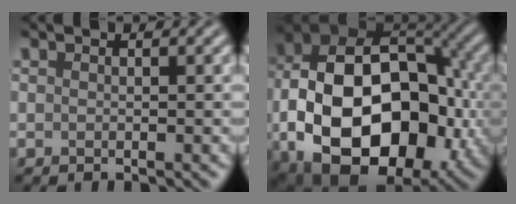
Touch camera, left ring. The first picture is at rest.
{"total": 19.2, "force": [-3.1, 13.1, 13.7], "torque": [-0.241, -0.015, -0.034]}